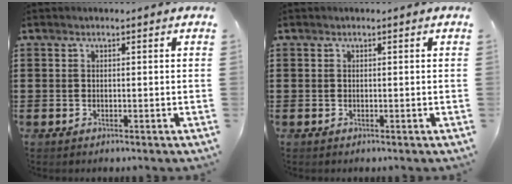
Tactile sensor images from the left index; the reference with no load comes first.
{"total": 0.0}